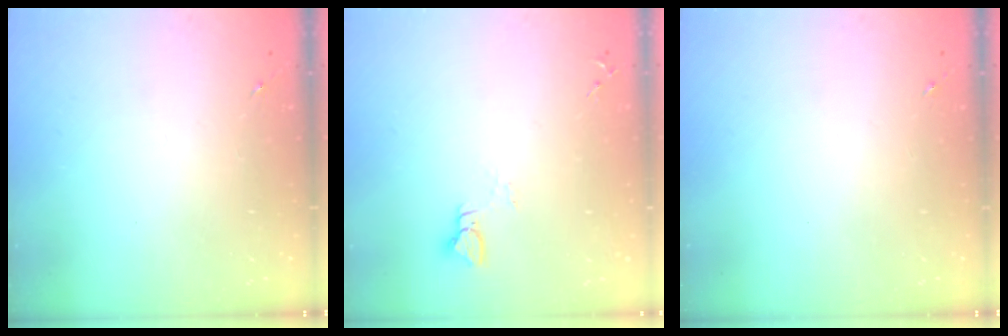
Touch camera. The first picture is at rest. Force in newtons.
{"total": 3.0, "press": 3.0, "slide": 0.3}
{"total": 0.0}